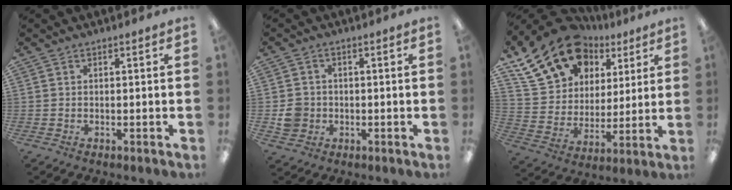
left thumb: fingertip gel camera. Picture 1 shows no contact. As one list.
[{"total": 5.0, "force": [-0.7, 4.7, 1.6], "torque": [-0.021, 0.006, -0.013]}, {"total": 20.8, "force": [12.4, 14.2, 8.6], "torque": [-0.162, -0.054, 0.236]}]